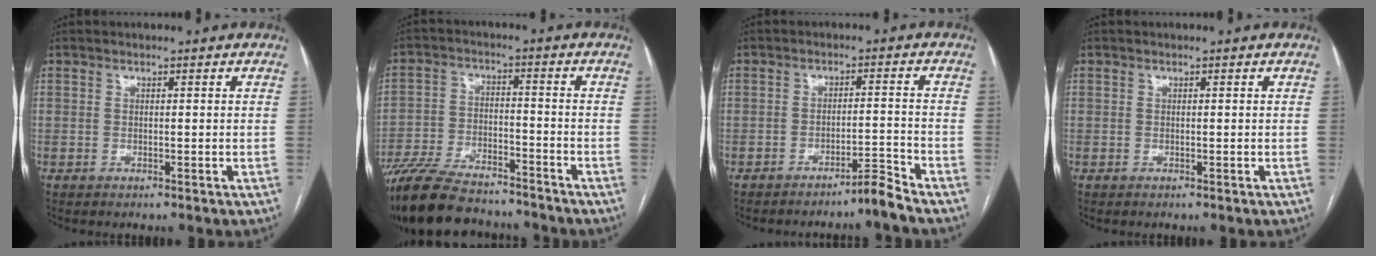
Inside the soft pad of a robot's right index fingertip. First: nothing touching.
{"total": 14.4, "force": [-13.0, 3.8, 4.8], "torque": [-0.087, 0.004, -0.210]}
{"total": 3.8, "force": [-3.4, -1.3, 1.1], "torque": [-0.009, -0.012, -0.057]}
{"total": 0.0}